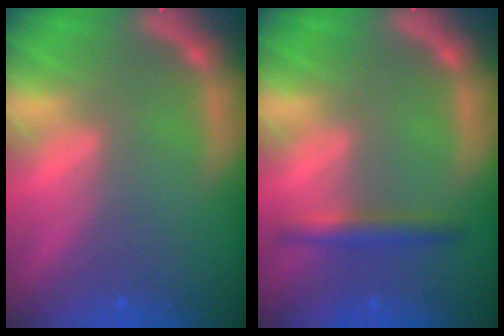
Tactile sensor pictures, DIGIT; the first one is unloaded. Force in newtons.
{"total": 2.4}